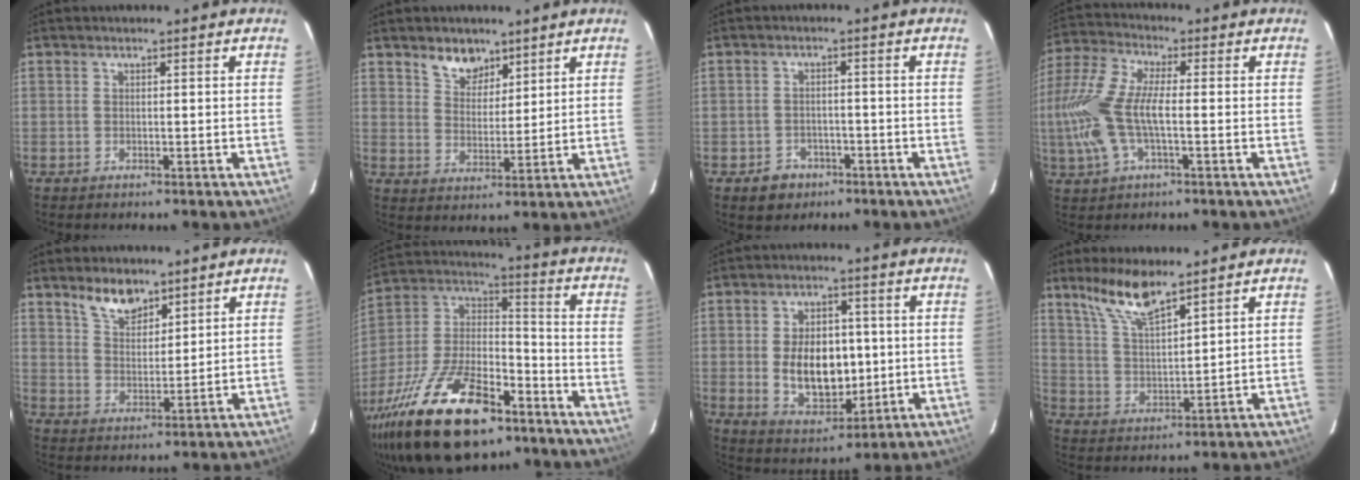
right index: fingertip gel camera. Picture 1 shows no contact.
{"total": 6.1, "force": [4.4, 3.7, 2.1], "torque": [-0.030, 0.008, 0.084]}
{"total": 4.6, "force": [-2.6, 3.8, 0.8], "torque": [-0.029, 0.012, -0.030]}
{"total": 13.4, "force": [-1.9, 5.1, 12.3], "torque": [-0.270, 0.004, -0.040]}
{"total": 6.7, "force": [5.0, 3.0, 3.2], "torque": [-0.052, 0.005, 0.097]}
{"total": 28.3, "force": [-17.5, 12.2, 18.7], "torque": [-0.375, -0.017, -0.290]}
{"total": 12.1, "force": [-0.3, 7.7, 9.4], "torque": [-0.177, 0.000, 0.014]}
{"total": 9.0, "force": [7.0, 1.8, 5.4], "torque": [-0.105, 0.004, 0.146]}